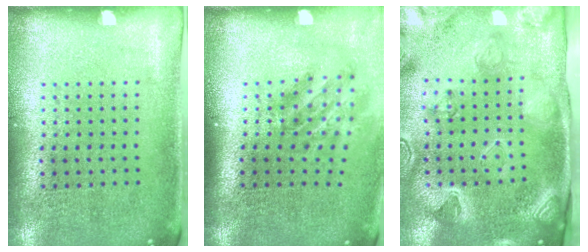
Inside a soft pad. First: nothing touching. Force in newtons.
{"total": 1.9, "press": 1.2, "slide": 1.5}
{"total": 3.2, "press": 3.1, "slide": 0.4}